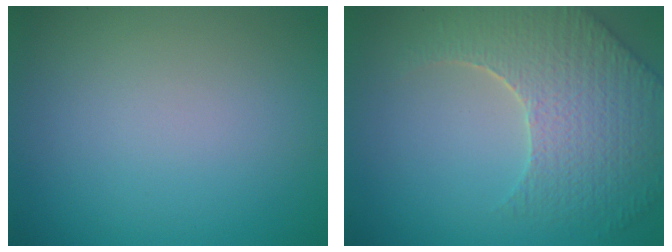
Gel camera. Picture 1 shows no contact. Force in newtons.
{"total": 6.6, "press": 5.4, "slide": 3.8}